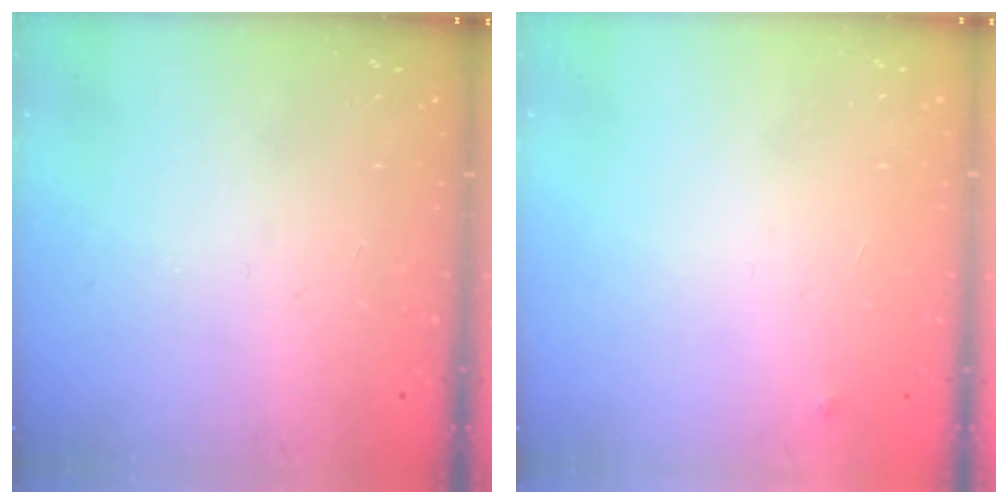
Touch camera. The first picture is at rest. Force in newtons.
{"total": 2.5, "press": 2.4, "slide": 0.4}